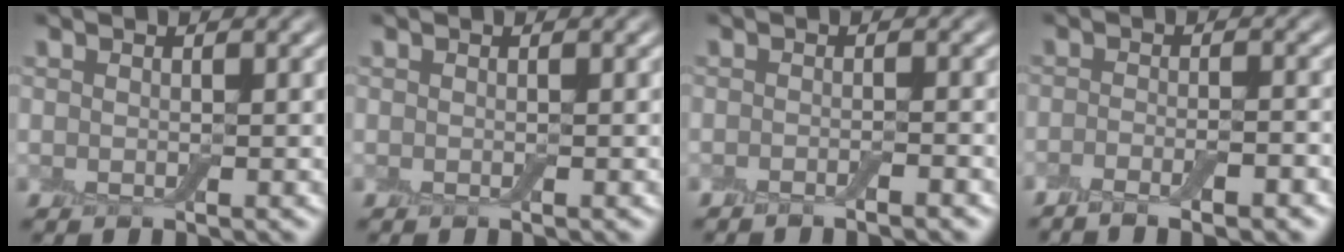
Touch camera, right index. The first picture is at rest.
{"total": 0.0}
{"total": 1.5, "force": [-1.1, 0.1, 1.1], "torque": [-0.015, 0.000, -0.020]}
{"total": 4.1, "force": [-2.5, 0.9, 3.2], "torque": [-0.052, 0.006, -0.042]}